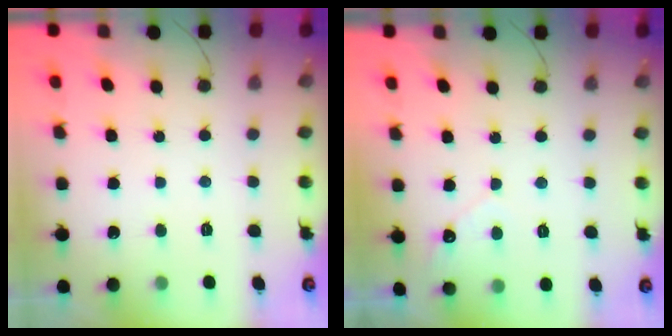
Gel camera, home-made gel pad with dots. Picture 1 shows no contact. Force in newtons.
{"total": 2.8, "press": 2.8, "slide": 0.2}